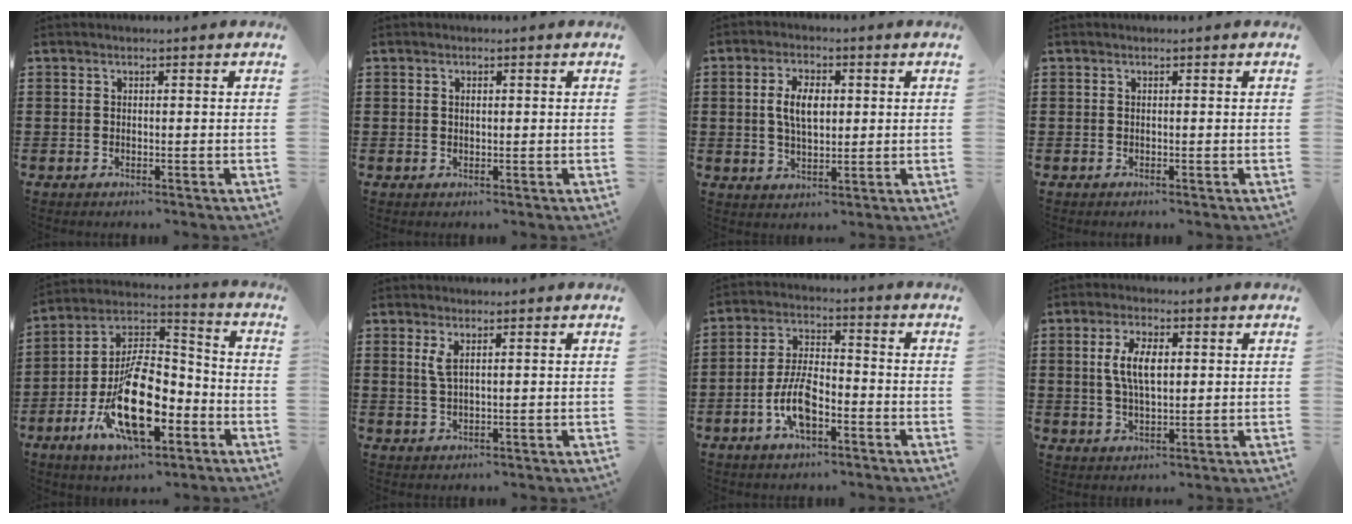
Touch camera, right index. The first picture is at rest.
{"total": 0.7, "force": [0.2, 0.4, 0.6], "torque": [-0.013, 0.002, 0.004]}
{"total": 5.6, "force": [0.7, 2.9, 4.7], "torque": [-0.089, 0.008, 0.009]}
{"total": 0.0}
{"total": 17.0, "force": [-6.6, 8.0, 13.5], "torque": [-0.275, 0.007, -0.120]}
{"total": 2.2, "force": [1.0, 0.6, 1.9], "torque": [-0.040, 0.003, 0.018]}
{"total": 8.5, "force": [-3.2, 3.5, 7.1], "torque": [-0.164, -0.005, -0.065]}
{"total": 6.2, "force": [1.0, 2.6, 5.5], "torque": [-0.118, 0.008, 0.013]}